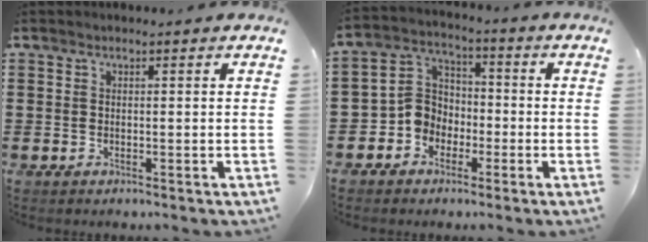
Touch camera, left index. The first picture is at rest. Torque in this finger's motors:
{"motor_torque": [0.59, 0.58, 0.35, 0.04]}